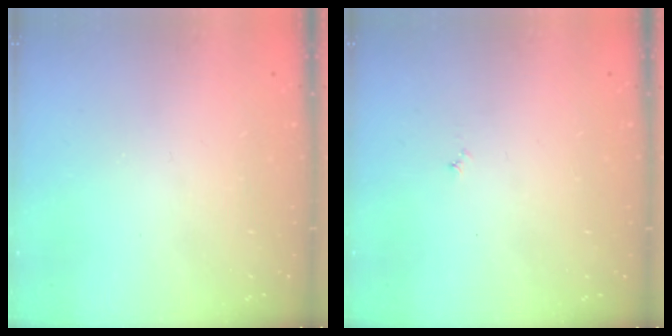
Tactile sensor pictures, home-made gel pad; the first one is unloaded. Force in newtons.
{"total": 3.0, "press": 2.9, "slide": 0.3}